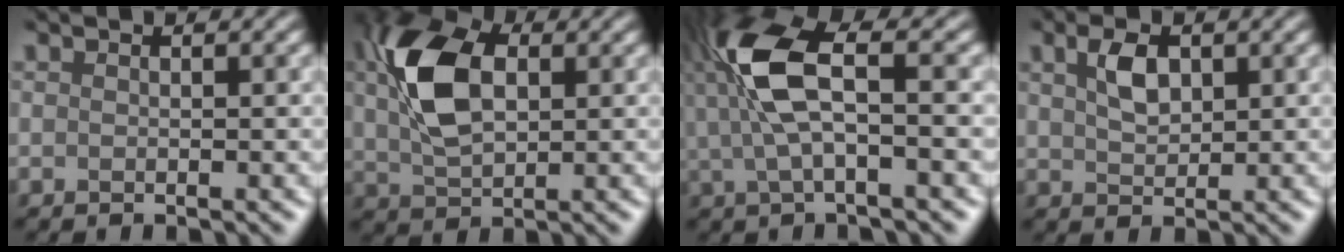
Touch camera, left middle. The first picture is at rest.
{"total": 7.0, "force": [2.0, 4.1, 5.4], "torque": [-0.136, 0.015, 0.041]}
{"total": 6.3, "force": [0.9, 1.9, 5.9], "torque": [-0.155, 0.023, 0.019]}
{"total": 1.4, "force": [1.1, 0.4, 0.8], "torque": [-0.036, 0.005, 0.034]}